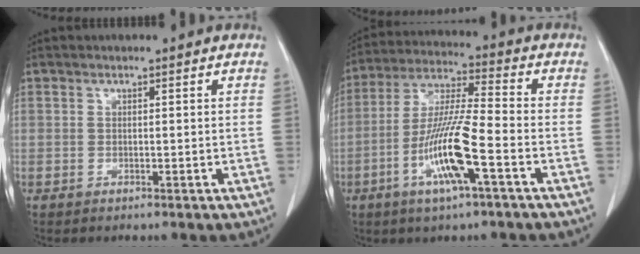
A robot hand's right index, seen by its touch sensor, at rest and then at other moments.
{"total": 12.6, "force": [-4.6, 0.8, 11.7], "torque": [-0.236, -0.006, -0.089]}